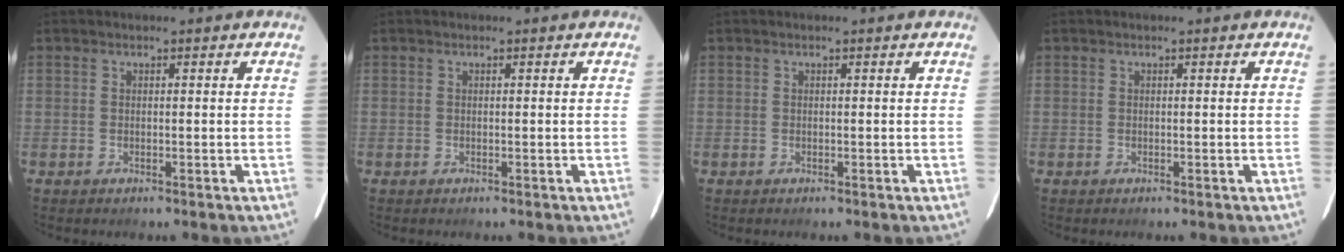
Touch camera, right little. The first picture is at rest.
{"total": 0.0}
{"total": 0.0}
{"total": 0.0}